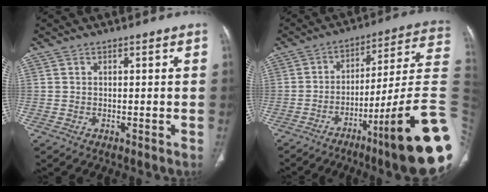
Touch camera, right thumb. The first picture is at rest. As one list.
[{"total": 23.2, "force": [-7.7, 1.3, 21.9], "torque": [-0.244, 0.045, -0.115]}]